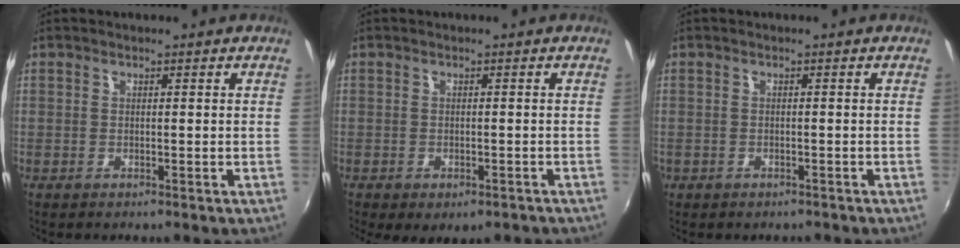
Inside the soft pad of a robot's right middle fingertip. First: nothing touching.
{"total": 5.8, "force": [-3.8, 2.8, 3.4], "torque": [-0.068, -0.030, -0.047]}
{"total": 1.9, "force": [-1.1, 1.4, 0.4], "torque": [-0.014, -0.004, -0.014]}